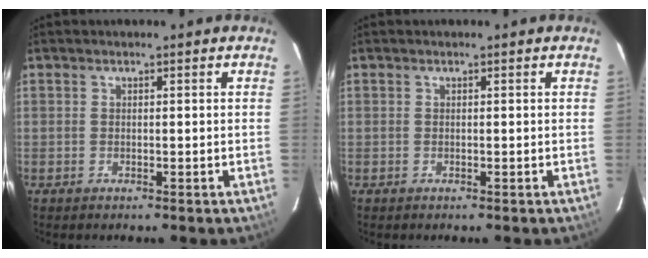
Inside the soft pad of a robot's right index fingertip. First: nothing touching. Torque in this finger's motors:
{"motor_torque": [-0.01, 0.02, 0.00, 0.01]}